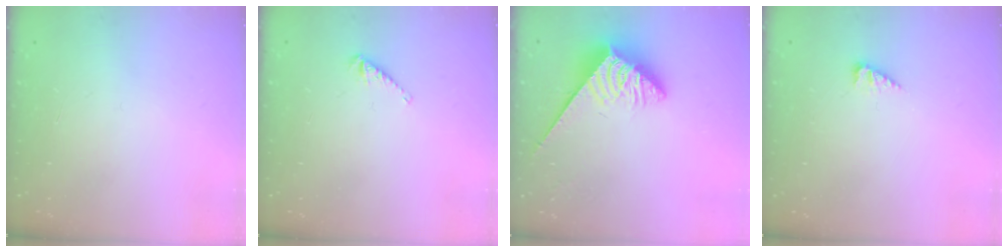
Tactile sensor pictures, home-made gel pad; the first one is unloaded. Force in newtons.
{"total": 2.6, "press": 2.6, "slide": 0.1}
{"total": 4.0, "press": 3.9, "slide": 0.7}
{"total": 2.7, "press": 2.7, "slide": 0.4}